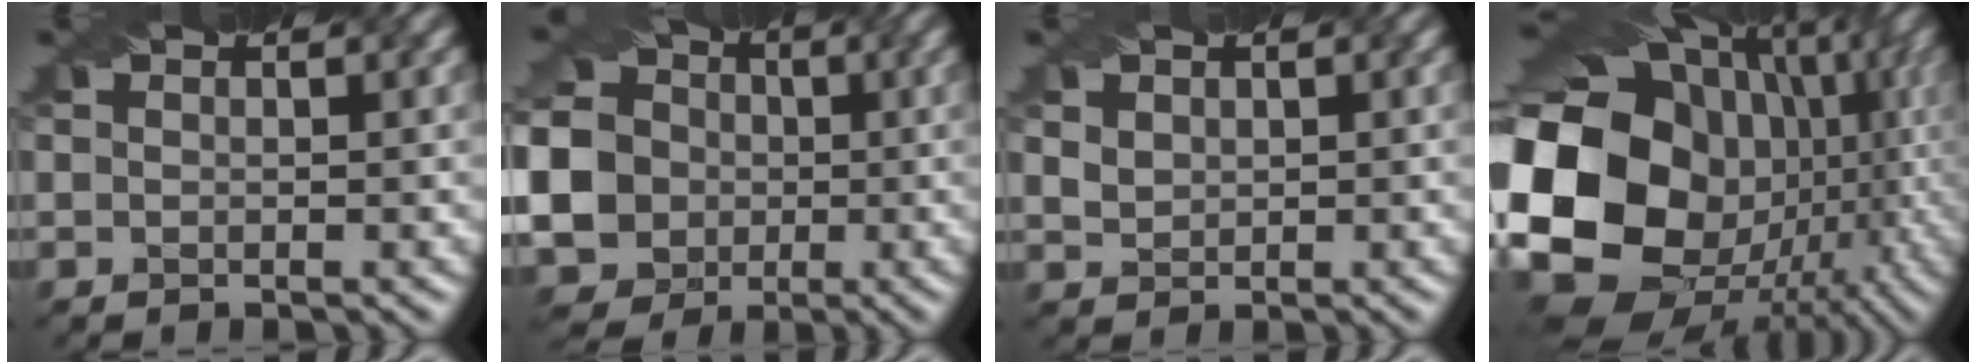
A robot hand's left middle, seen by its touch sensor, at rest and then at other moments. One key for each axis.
{"total": 15.9, "fx": -1.3, "fy": 14.7, "fz": 5.8, "tx": -0.172, "ty": 0.009, "tz": -0.051}
{"total": 3.1, "fx": 1.8, "fy": 2.2, "fz": 1.3, "tx": -0.046, "ty": 0.010, "tz": 0.040}
{"total": 21.1, "fx": -1.8, "fy": 17.3, "fz": 12.0, "tx": -0.243, "ty": -0.023, "tz": -0.051}